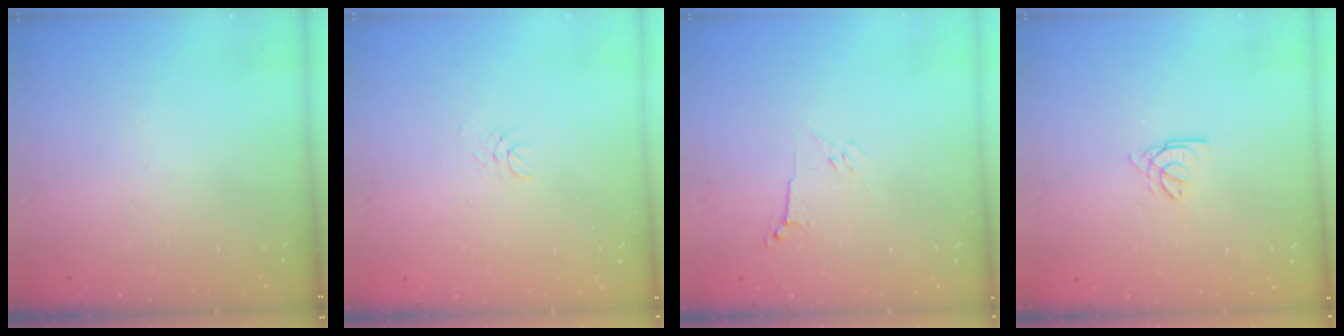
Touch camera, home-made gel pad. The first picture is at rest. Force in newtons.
{"total": 1.7, "press": 1.7, "slide": 0.2}
{"total": 3.0, "press": 2.9, "slide": 0.8}
{"total": 2.6, "press": 2.6, "slide": 0.1}